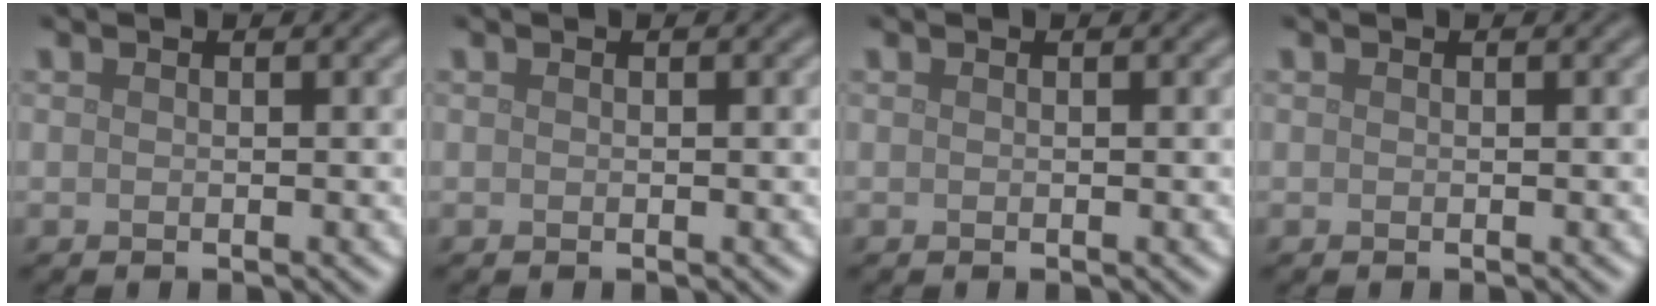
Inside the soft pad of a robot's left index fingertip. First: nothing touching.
{"total": 0.0}
{"total": 0.0}
{"total": 0.0}